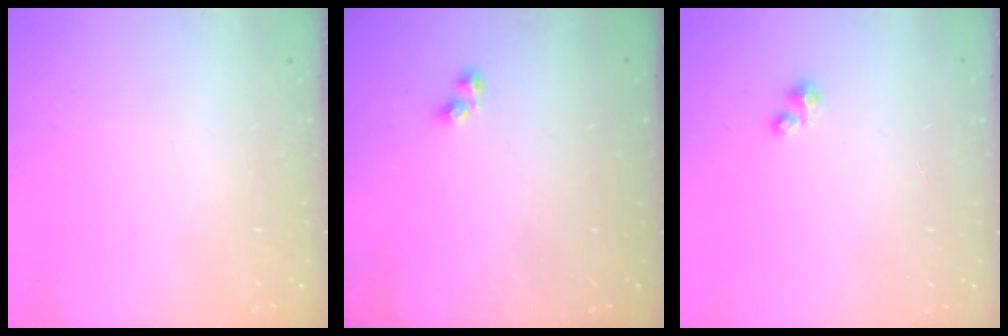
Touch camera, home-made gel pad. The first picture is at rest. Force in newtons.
{"total": 1.6, "press": 1.5, "slide": 0.3}
{"total": 0.9, "press": 0.9, "slide": 0.1}